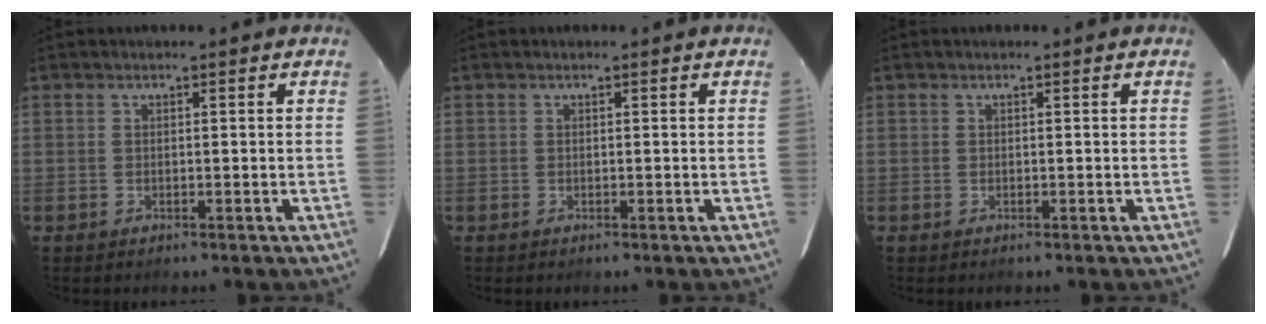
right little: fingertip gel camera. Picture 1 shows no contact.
{"total": 0.0}
{"total": 0.0}